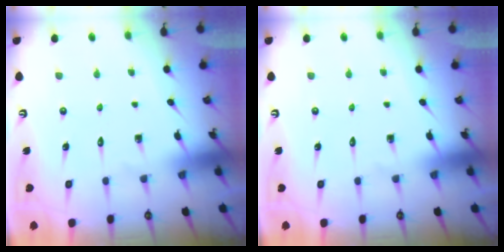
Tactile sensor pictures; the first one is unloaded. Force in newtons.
{"total": 0.0}